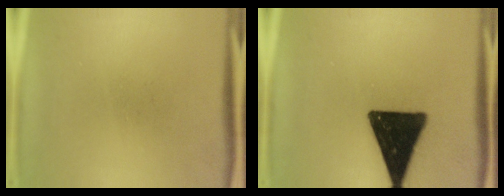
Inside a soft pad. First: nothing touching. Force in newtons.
{"total": 18.7}